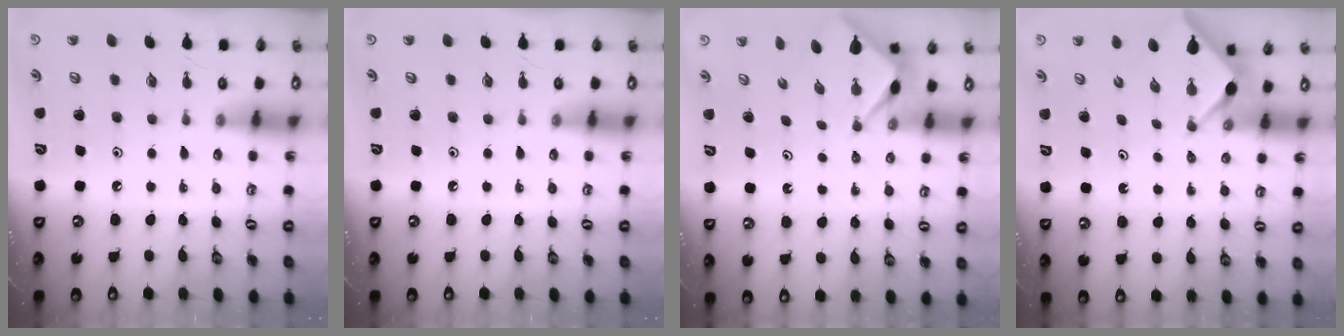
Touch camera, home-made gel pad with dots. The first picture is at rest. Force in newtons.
{"total": 0.0}
{"total": 3.0, "press": 3.0, "slide": 0.2}
{"total": 3.0, "press": 3.0, "slide": 0.2}